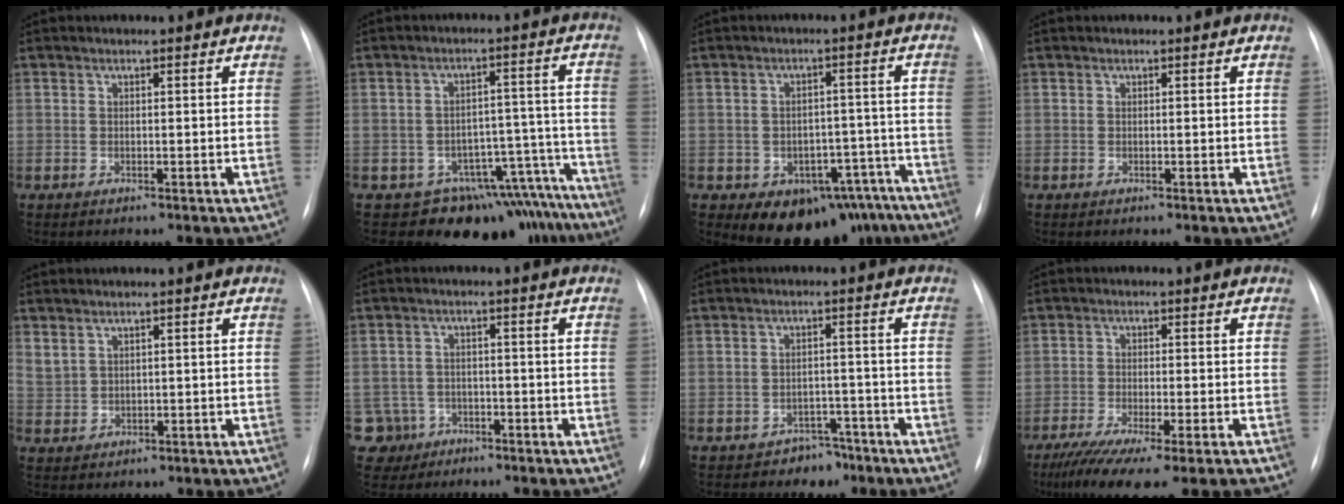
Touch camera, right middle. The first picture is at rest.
{"total": 15.0, "force": [-13.7, 6.1, 0.9], "torque": [0.032, 0.071, -0.171]}
{"total": 13.4, "force": [-10.1, 7.9, 4.0], "torque": [-0.022, 0.042, -0.118]}
{"total": 0.0}
{"total": 2.2, "force": [1.5, 1.4, 0.9], "torque": [-0.019, 0.003, 0.039]}
{"total": 5.7, "force": [-3.0, 4.8, -0.4], "torque": [0.003, 0.011, -0.046]}
{"total": 3.6, "force": [-2.7, 2.5, 0.1], "torque": [0.004, 0.014, -0.034]}
{"total": 11.4, "force": [-8.3, 0.8, 7.7], "torque": [-0.120, -0.029, -0.130]}